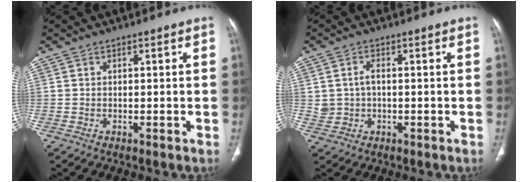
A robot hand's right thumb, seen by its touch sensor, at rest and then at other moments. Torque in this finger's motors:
{"motor_torque": [0.11, -0.13, 0.08, 0.43, 0.03]}